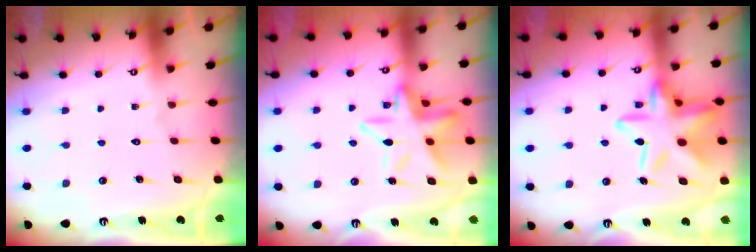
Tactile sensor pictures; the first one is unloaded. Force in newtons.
{"total": 14.9, "press": 14.9, "slide": 1.5}
{"total": 19.2, "press": 19.2, "slide": 1.5}